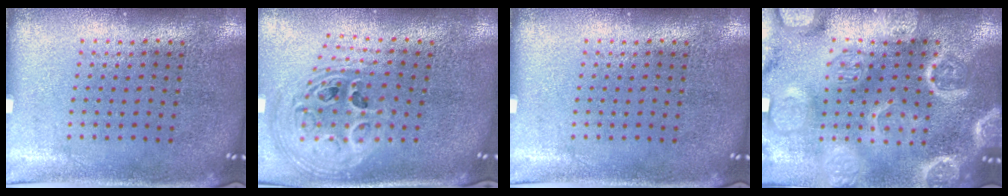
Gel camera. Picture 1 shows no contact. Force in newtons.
{"total": 2.6, "press": 1.9, "slide": 1.8}
{"total": 0.0}
{"total": 5.8, "press": 5.8, "slide": 0.7}